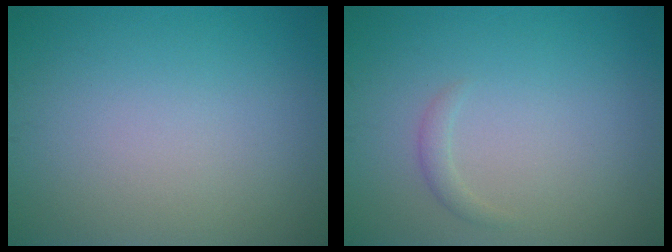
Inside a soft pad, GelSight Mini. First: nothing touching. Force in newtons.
{"total": 0.9, "press": 0.9, "slide": 0.1}